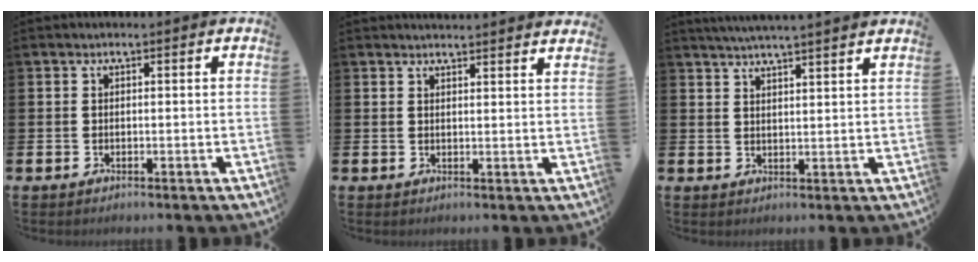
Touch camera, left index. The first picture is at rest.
{"total": 2.3, "force": [2.3, -0.3, -0.2], "torque": [0.002, -0.014, 0.041]}
{"total": 4.0, "force": [3.9, -1.0, 0.5], "torque": [-0.024, -0.014, 0.071]}